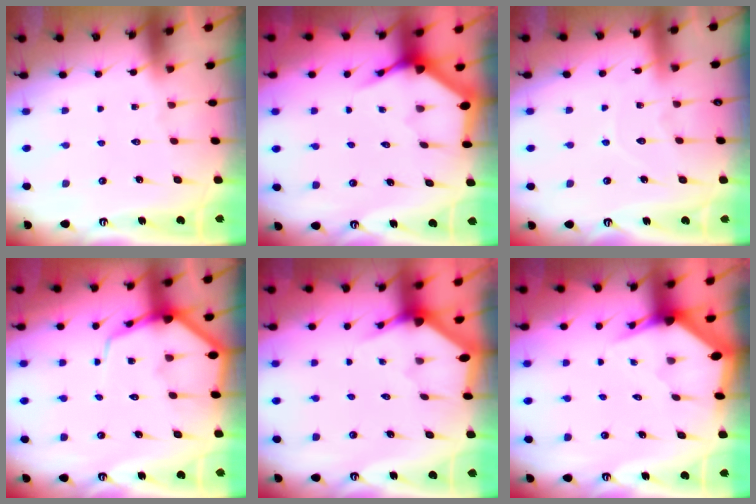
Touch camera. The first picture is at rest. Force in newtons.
{"total": 3.7, "press": 3.7, "slide": 0.4}
{"total": 6.2, "press": 6.2, "slide": 0.6}
{"total": 8.5, "press": 8.4, "slide": 0.9}
{"total": 2.9, "press": 2.9, "slide": 0.2}
{"total": 3.6, "press": 3.6, "slide": 0.3}